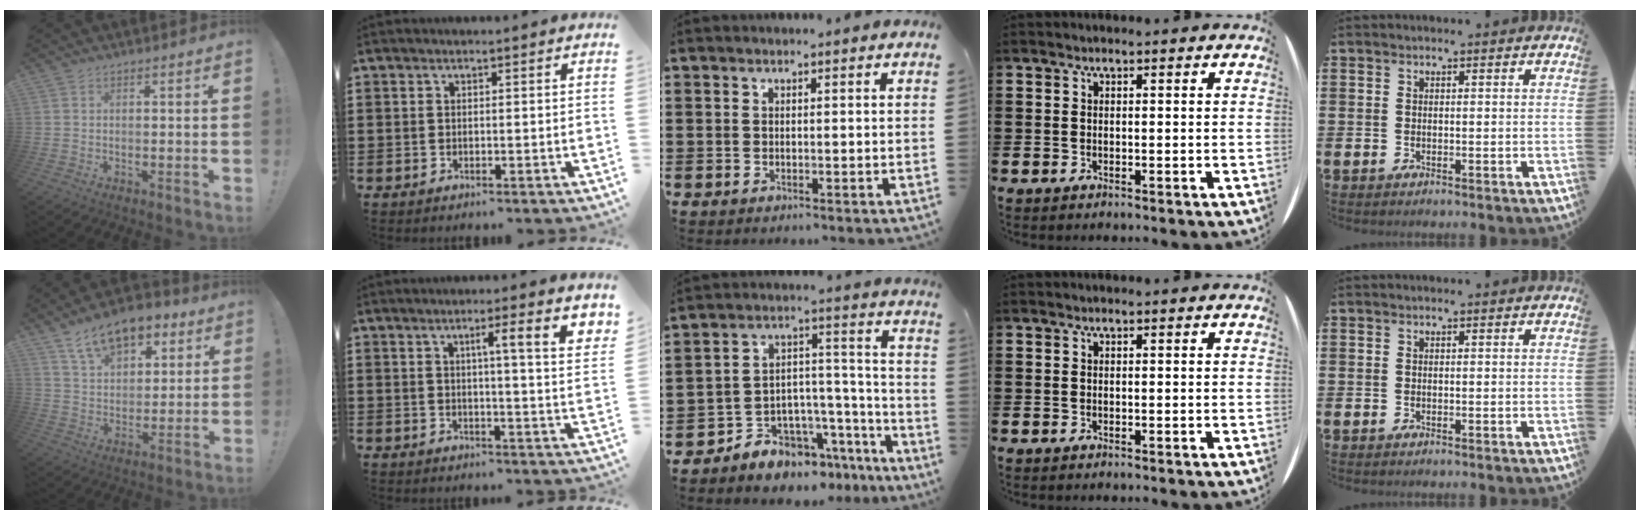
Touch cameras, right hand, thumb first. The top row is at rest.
{"thumb": {"total": 14.1, "force": [9.1, 8.1, 7.2], "torque": [-0.115, -0.052, 0.170]}, "index": {"total": 6.4, "force": [2.6, 0.2, 5.8], "torque": [-0.101, -0.006, 0.036]}, "middle": {"total": 6.8, "force": [-6.2, 2.8, -0.4], "torque": [0.007, 0.009, -0.118]}}